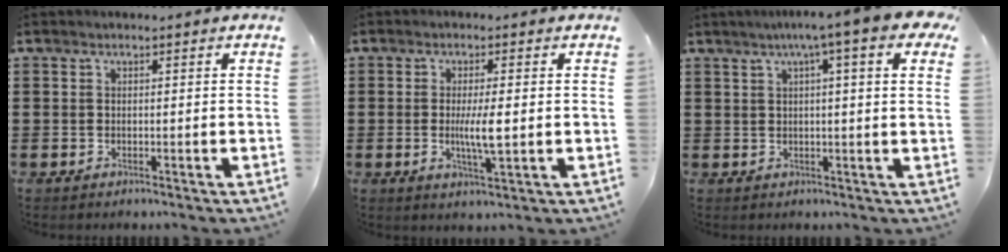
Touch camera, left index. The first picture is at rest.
{"total": 5.0, "force": [-0.1, 0.7, 5.0], "torque": [-0.094, -0.006, -0.007]}
{"total": 7.0, "force": [4.1, -0.3, 5.8], "torque": [-0.111, -0.001, 0.067]}